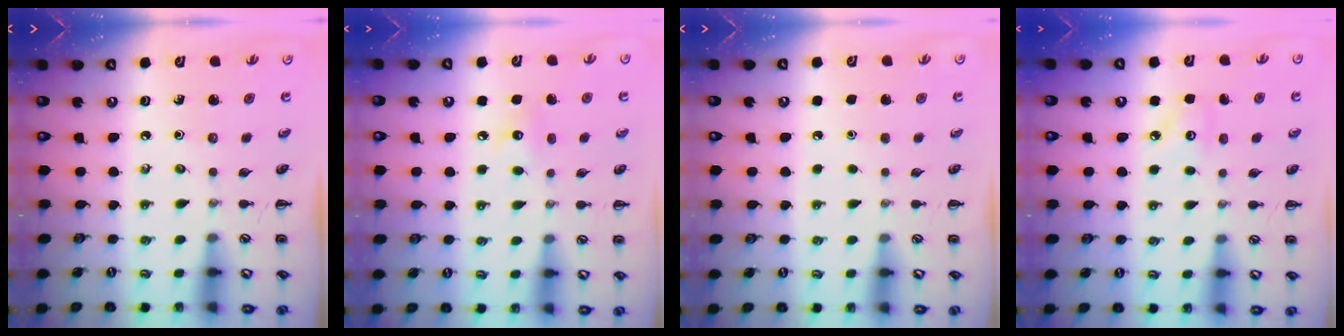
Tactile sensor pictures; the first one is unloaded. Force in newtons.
{"total": 6.3, "press": 6.1, "slide": 1.7}
{"total": 1.7, "press": 1.7, "slide": 0.1}
{"total": 3.5, "press": 3.4, "slide": 0.7}